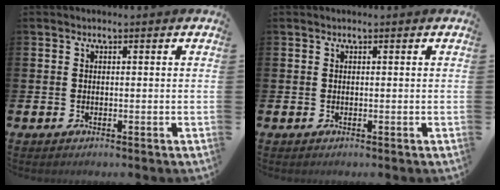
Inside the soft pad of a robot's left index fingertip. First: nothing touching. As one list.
[{"total": 0.0}]